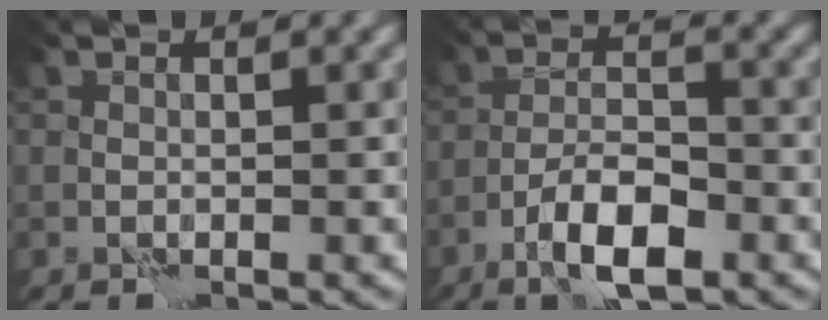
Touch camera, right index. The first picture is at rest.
{"total": 5.7, "force": [-3.2, 1.7, 4.4], "torque": [-0.077, 0.005, -0.059]}